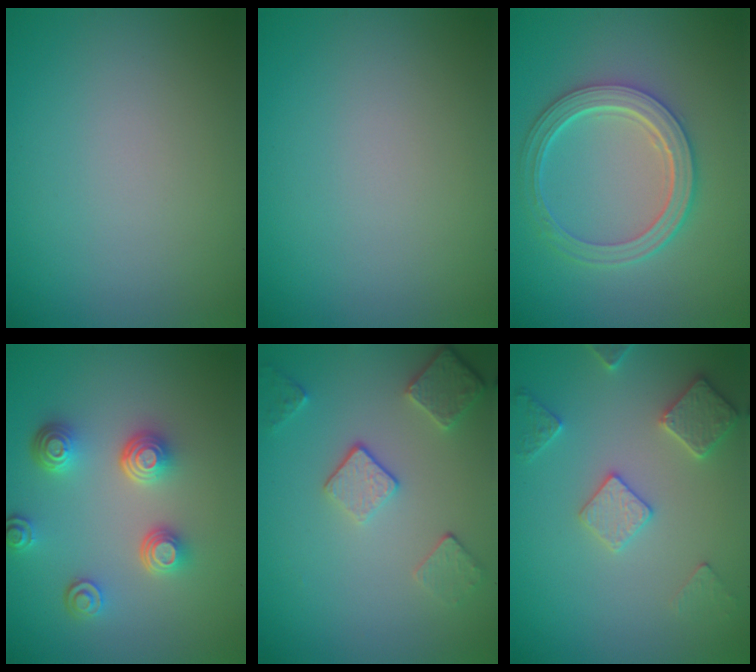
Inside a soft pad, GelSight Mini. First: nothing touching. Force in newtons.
{"total": 0.0}
{"total": 5.0, "press": 3.9, "slide": 3.1}
{"total": 4.3, "press": 3.3, "slide": 2.7}
{"total": 3.5, "press": 2.8, "slide": 2.1}
{"total": 2.9, "press": 2.8, "slide": 0.5}